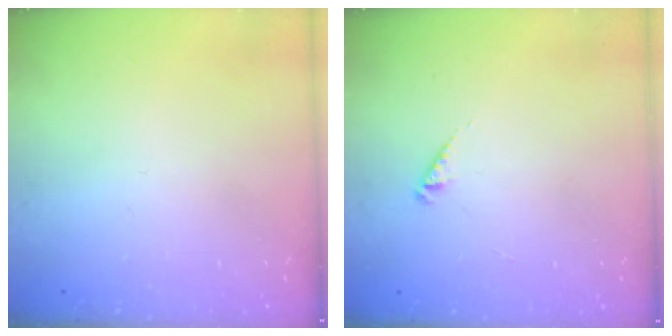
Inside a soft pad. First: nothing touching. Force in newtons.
{"total": 2.4, "press": 2.4, "slide": 0.4}